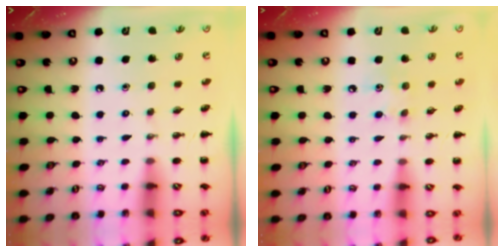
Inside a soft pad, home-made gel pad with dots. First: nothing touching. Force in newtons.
{"total": 5.8, "press": 5.6, "slide": 1.3}